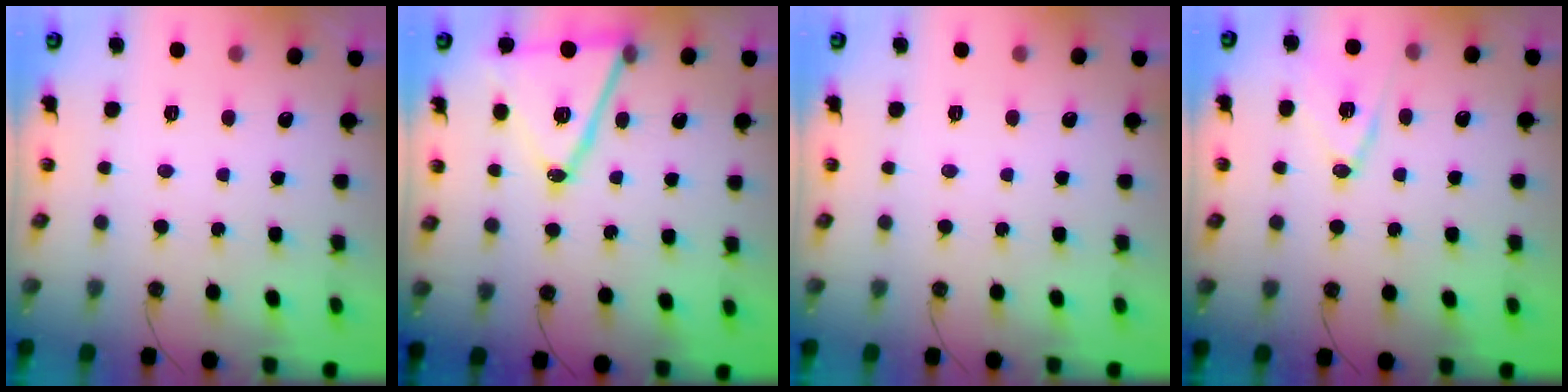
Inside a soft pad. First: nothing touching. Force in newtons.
{"total": 16.7, "press": 16.3, "slide": 3.6}
{"total": 0.0}
{"total": 12.1, "press": 11.7, "slide": 3.1}